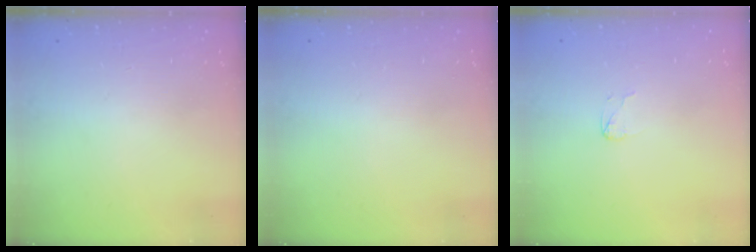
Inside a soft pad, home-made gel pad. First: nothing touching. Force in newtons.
{"total": 0.0}
{"total": 2.9, "press": 2.9, "slide": 0.2}